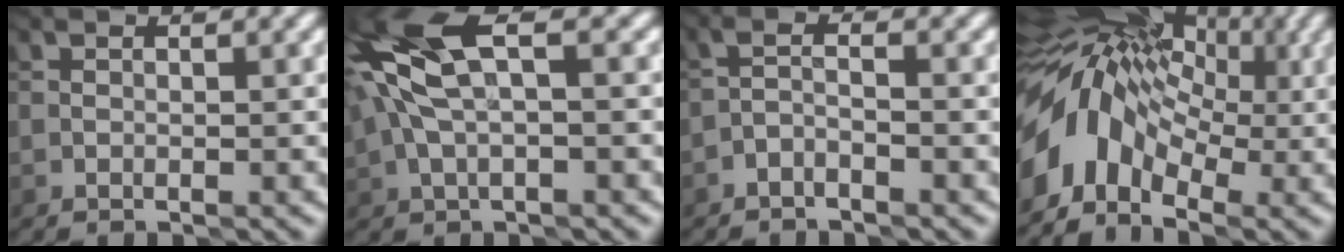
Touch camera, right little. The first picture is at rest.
{"total": 8.4, "force": [2.5, 3.7, 7.1], "torque": [-0.171, 0.021, 0.040]}
{"total": 1.4, "force": [-1.1, 0.4, 0.8], "torque": [-0.019, 0.008, -0.026]}
{"total": 10.4, "force": [-0.7, 7.1, 7.6], "torque": [-0.138, 0.017, -0.024]}